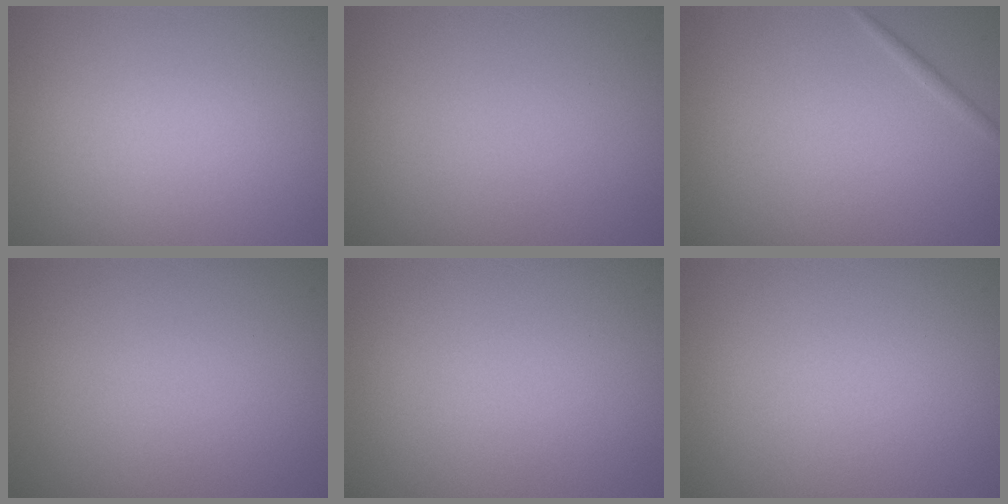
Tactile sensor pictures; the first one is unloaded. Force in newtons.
{"total": 0.0}
{"total": 0.6, "press": 0.6, "slide": 0.0}
{"total": 0.0}
{"total": 0.0}
{"total": 0.0}